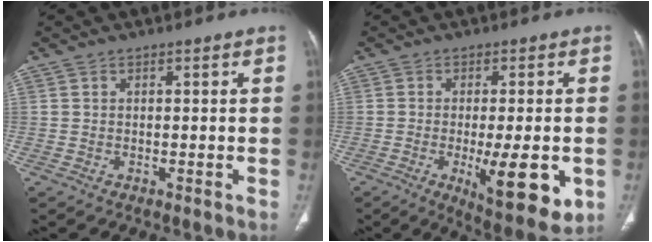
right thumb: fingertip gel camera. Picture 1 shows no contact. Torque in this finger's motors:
{"motor_torque": [1.49, 1.55, 0.65, -0.81, 0.28]}